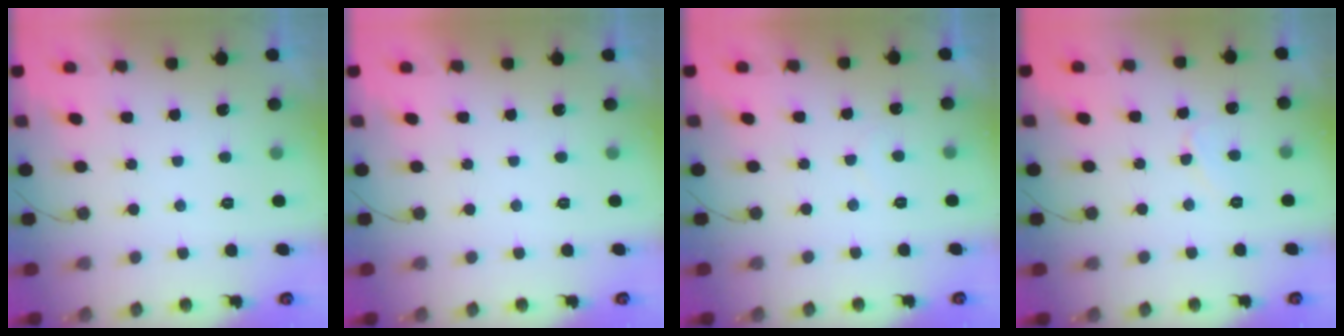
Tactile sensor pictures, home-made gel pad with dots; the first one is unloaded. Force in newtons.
{"total": 1.7, "press": 1.6, "slide": 0.0}
{"total": 4.4, "press": 4.4, "slide": 0.3}
{"total": 3.8, "press": 3.8, "slide": 0.6}